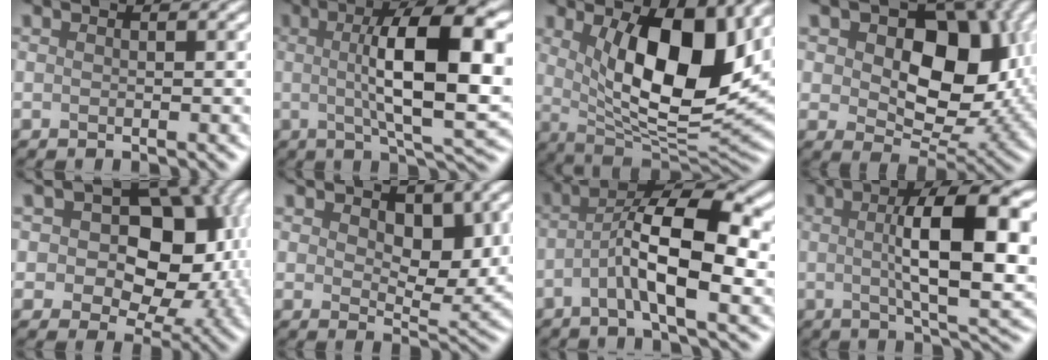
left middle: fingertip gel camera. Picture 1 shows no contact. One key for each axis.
{"total": 10.0, "fx": 0.6, "fy": 2.0, "fz": 9.7, "tx": -0.155, "ty": 0.012, "tz": 0.030}
{"total": 9.9, "fx": 2.2, "fy": 3.2, "fz": 9.1, "tx": -0.160, "ty": -0.009, "tz": 0.060}
{"total": 8.7, "fx": 1.5, "fy": 5.7, "fz": 6.4, "tx": -0.115, "ty": -0.003, "tz": 0.045}
{"total": 8.5, "fx": 0.4, "fy": 6.0, "fz": 5.9, "tx": -0.064, "ty": 0.011, "tz": 0.019}
{"total": 2.3, "fx": 0.9, "fy": 1.2, "fz": 1.8, "tx": -0.048, "ty": -0.007, "tz": 0.039}
{"total": 6.3, "fx": -1.8, "fy": 1.0, "fz": 5.9, "tx": -0.138, "ty": 0.019, "tz": -0.016}
{"total": 9.0, "fx": 0.4, "fy": 1.7, "fz": 8.8, "tx": -0.142, "ty": 0.010, "tz": 0.026}